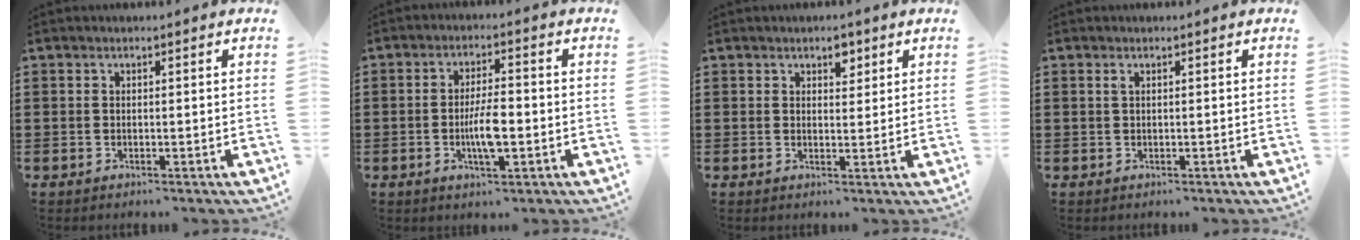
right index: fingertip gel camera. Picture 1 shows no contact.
{"total": 5.8, "force": [-1.2, 1.7, 5.5], "torque": [-0.108, 0.002, -0.026]}
{"total": 2.9, "force": [1.9, 1.6, 1.5], "torque": [-0.010, -0.004, 0.028]}
{"total": 0.5, "force": [0.2, 0.1, 0.5], "torque": [-0.011, -0.001, 0.004]}